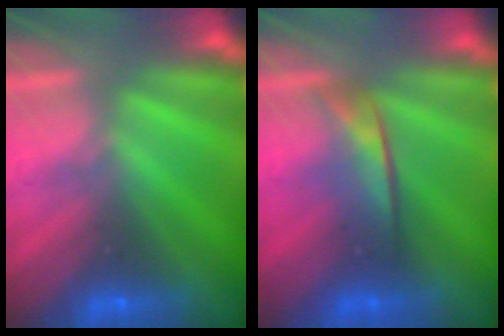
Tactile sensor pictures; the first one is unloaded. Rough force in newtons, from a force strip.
{"total": 2.1}